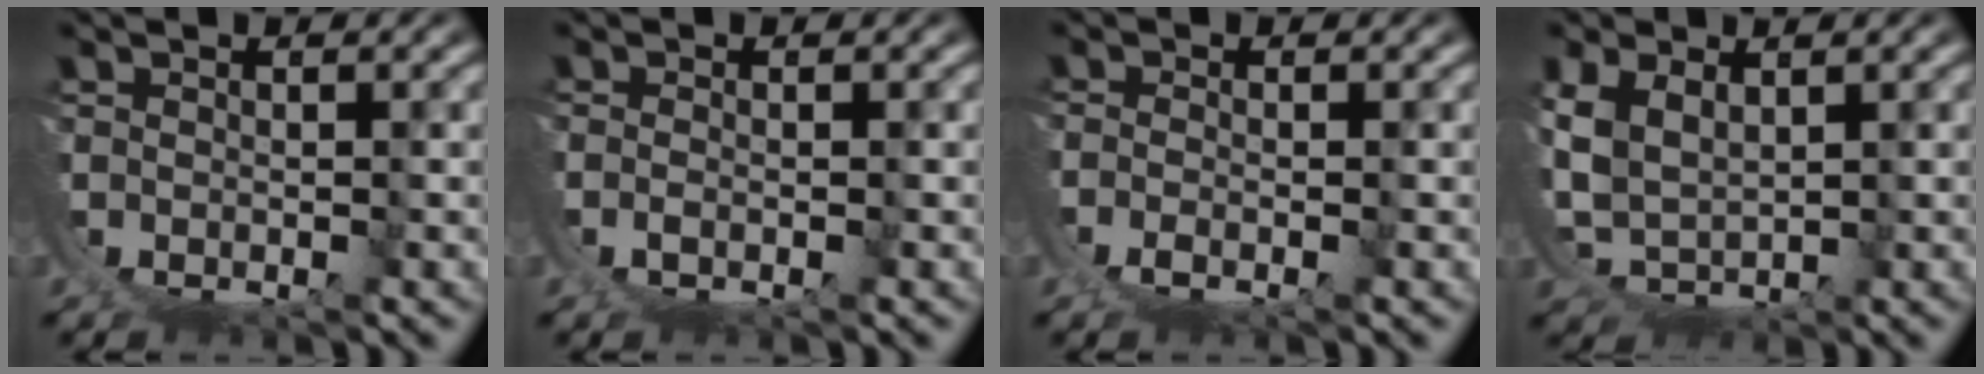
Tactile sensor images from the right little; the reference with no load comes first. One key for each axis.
{"total": 1.1, "fx": 0.4, "fy": 0.4, "fz": 1.0, "tx": -0.024, "ty": -0.003, "tz": 0.009}
{"total": 1.9, "fx": 0.3, "fy": 0.8, "fz": 1.7, "tx": -0.043, "ty": -0.011, "tz": 0.012}
{"total": 4.3, "fx": 3.2, "fy": 2.1, "fz": 2.0, "tx": -0.069, "ty": -0.014, "tz": 0.069}